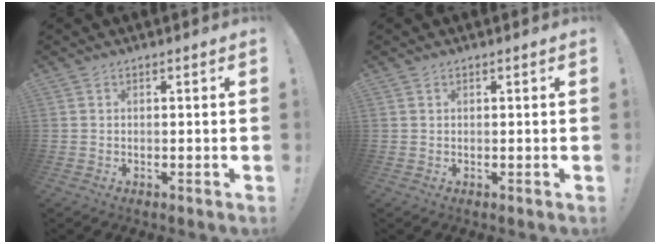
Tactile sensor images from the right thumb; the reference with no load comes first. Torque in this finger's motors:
{"motor_torque": [-0.11, -0.20, -0.15, 0.09, 0.00]}